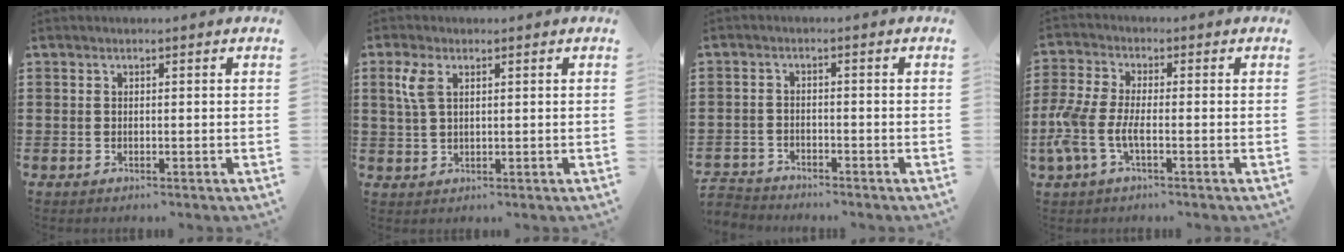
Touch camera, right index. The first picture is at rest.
{"total": 4.0, "force": [1.6, 1.9, 3.1], "torque": [-0.076, 0.005, 0.026]}
{"total": 2.4, "force": [-2.3, 0.3, -0.3], "torque": [-0.004, -0.001, -0.052]}
{"total": 5.7, "force": [-2.0, 2.0, 5.0], "torque": [-0.136, -0.014, -0.049]}